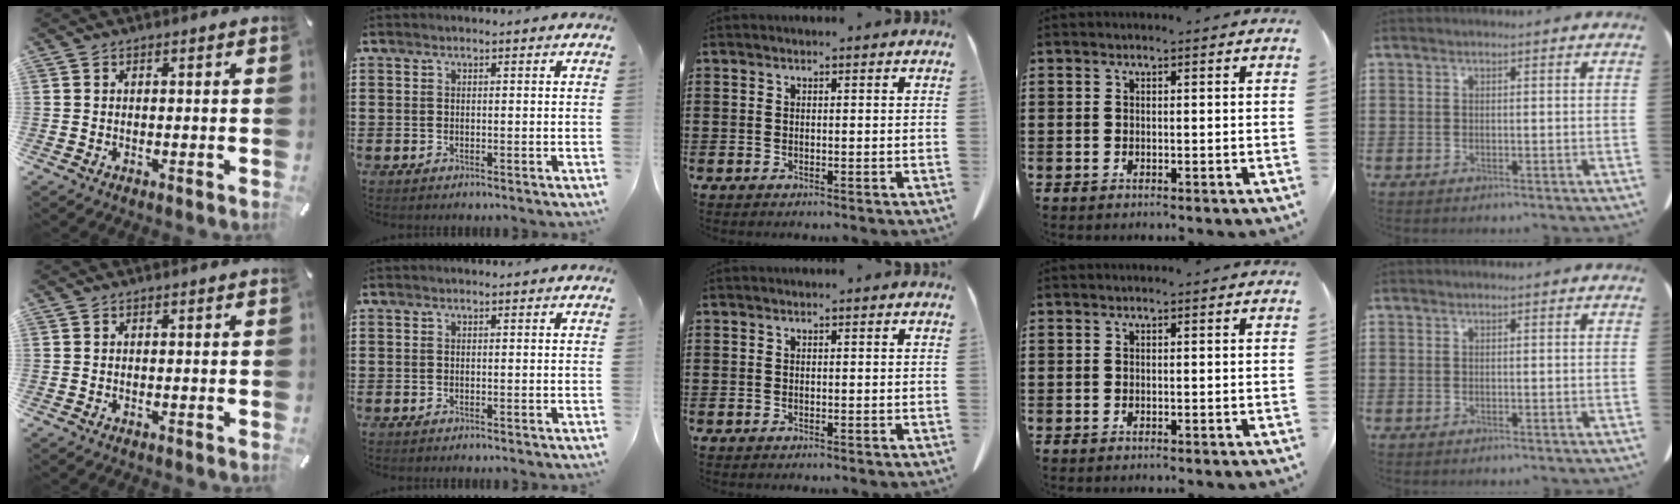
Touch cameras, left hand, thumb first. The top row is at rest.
{}